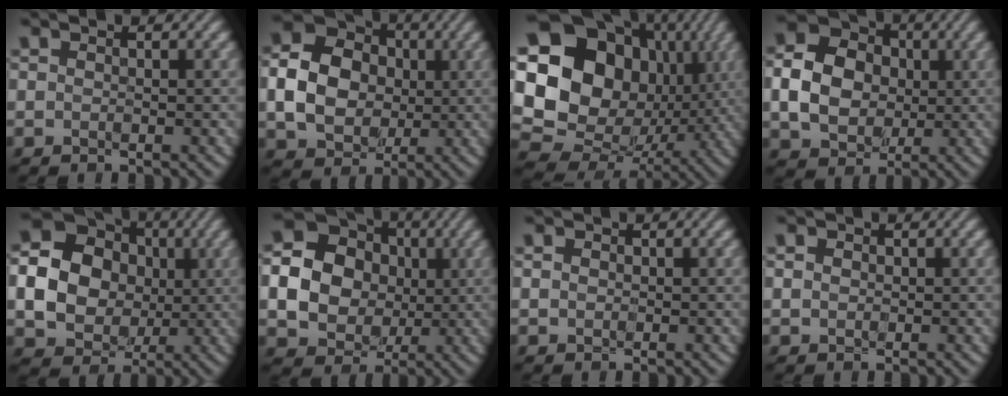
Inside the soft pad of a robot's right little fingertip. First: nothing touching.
{"total": 8.9, "force": [-0.4, 7.6, 4.6], "torque": [-0.100, 0.011, -0.007]}
{"total": 21.3, "force": [3.4, 18.1, 10.6], "torque": [-0.231, 0.020, 0.057]}
{"total": 7.3, "force": [-0.6, 6.2, 3.8], "torque": [-0.086, 0.005, -0.008]}
{"total": 16.7, "force": [1.5, 15.5, 6.1], "torque": [-0.165, 0.016, 0.011]}
{"total": 18.4, "force": [1.9, 17.2, 6.3], "torque": [-0.165, 0.010, 0.012]}
{"total": 0.5, "force": [0.0, 0.5, -0.1], "torque": [-0.005, -0.001, 0.004]}
{"total": 0.8, "force": [0.1, 0.8, 0.1], "torque": [-0.011, 0.000, 0.005]}